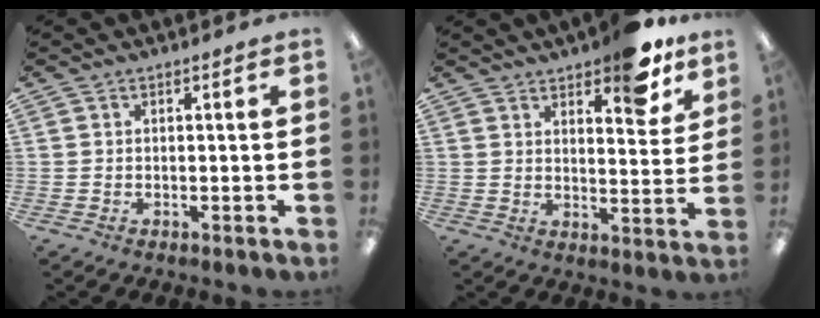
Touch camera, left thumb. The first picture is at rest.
{"total": 10.5, "force": [7.9, 3.8, 5.7], "torque": [-0.059, -0.046, 0.135]}